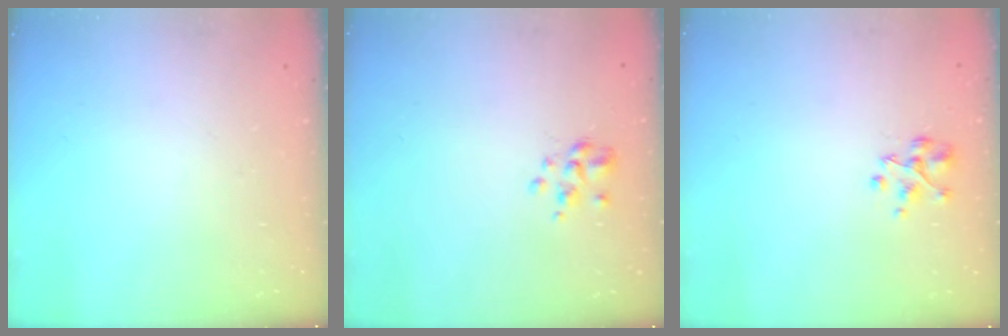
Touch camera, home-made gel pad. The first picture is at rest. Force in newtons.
{"total": 2.7, "press": 2.6, "slide": 0.6}
{"total": 2.9, "press": 2.9, "slide": 0.2}